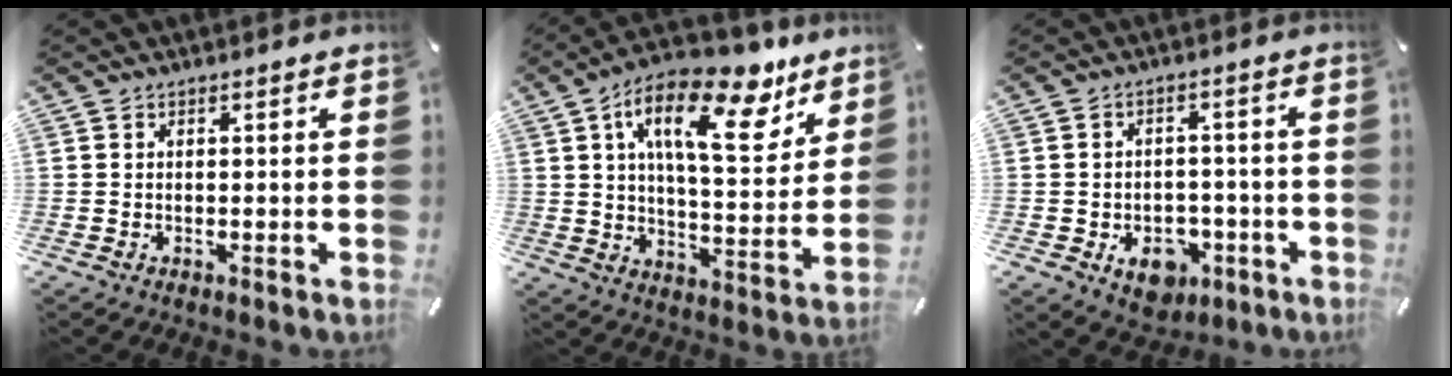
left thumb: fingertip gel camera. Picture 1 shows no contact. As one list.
[{"total": 21.1, "force": [11.3, 9.0, 15.4], "torque": [-0.238, -0.061, 0.180]}, {"total": 8.5, "force": [-3.4, 6.2, 4.6], "torque": [-0.057, 0.015, -0.057]}]